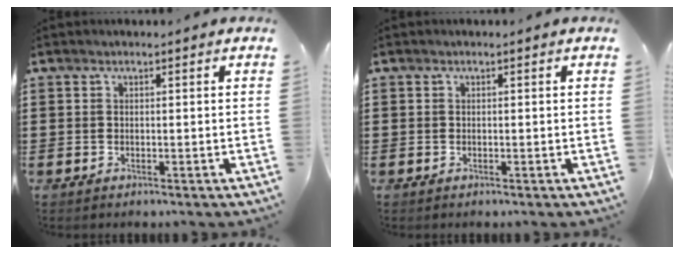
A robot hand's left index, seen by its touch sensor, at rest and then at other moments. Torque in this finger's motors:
{"motor_torque": [0.00, 0.00, -0.01, 0.00]}